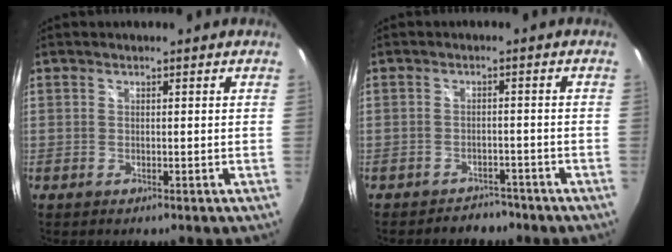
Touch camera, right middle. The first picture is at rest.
{"total": 4.3, "force": [-3.9, 1.7, 0.4], "torque": [-0.010, 0.004, -0.053]}